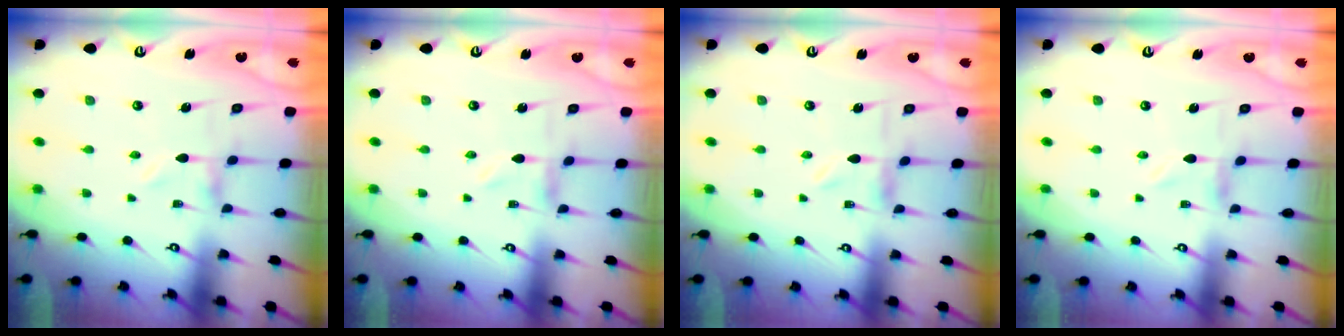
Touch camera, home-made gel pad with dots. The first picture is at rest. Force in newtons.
{"total": 0.0}
{"total": 0.7, "press": 0.7, "slide": 0.2}
{"total": 0.0}